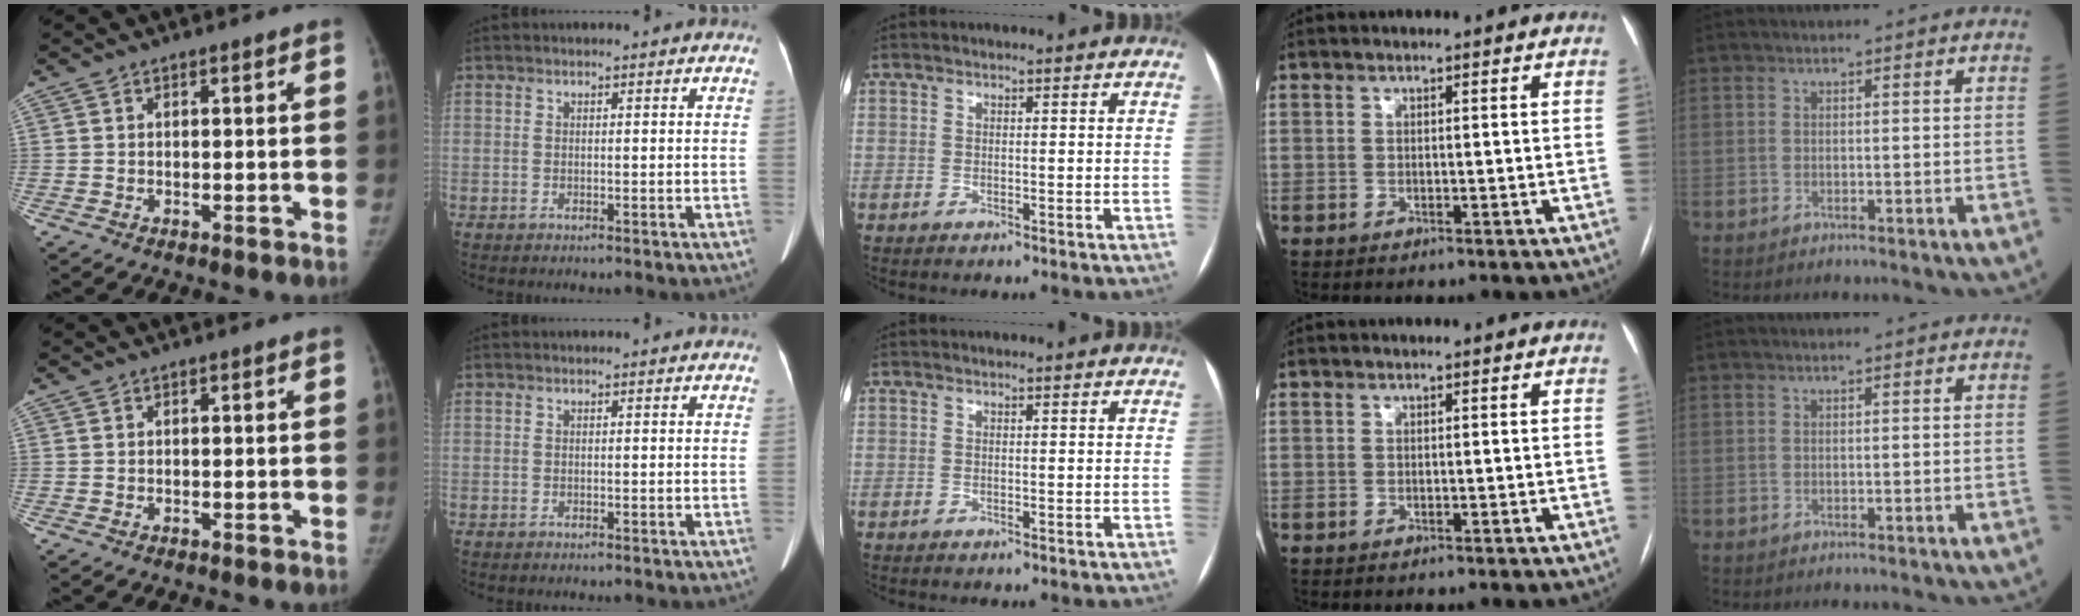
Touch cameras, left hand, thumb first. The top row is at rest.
{}